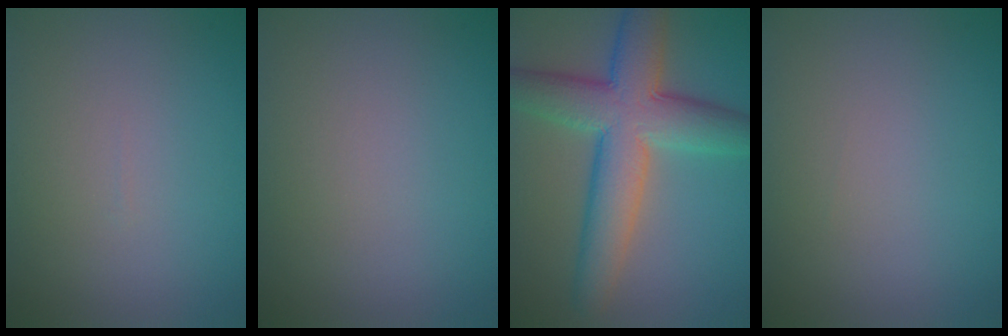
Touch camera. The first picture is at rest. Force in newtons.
{"total": 0.0}
{"total": 8.9, "press": 8.9, "slide": 0.3}
{"total": 0.0}